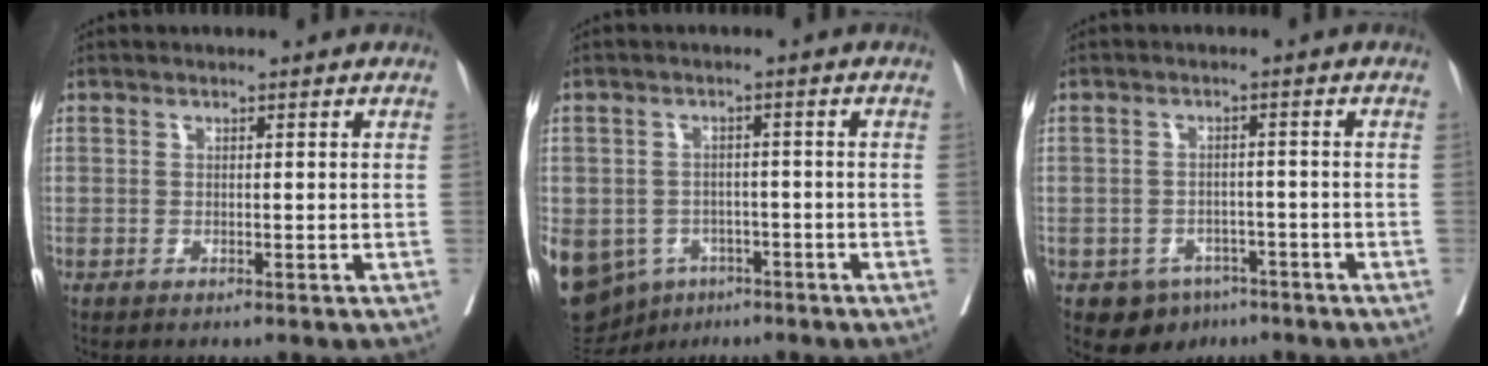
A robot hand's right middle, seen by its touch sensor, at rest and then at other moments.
{"total": 19.9, "force": [-8.8, 15.9, 8.1], "torque": [-0.259, -0.004, -0.118]}
{"total": 5.3, "force": [-3.5, 3.8, 1.4], "torque": [-0.009, 0.008, -0.044]}